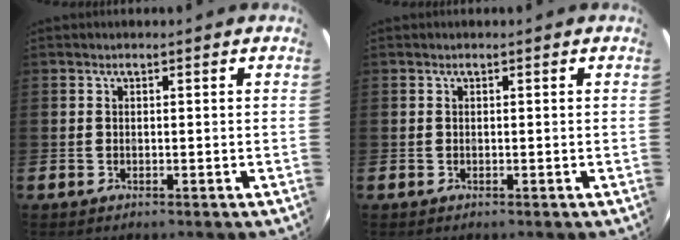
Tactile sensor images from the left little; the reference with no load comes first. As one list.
[{"total": 0.0}]